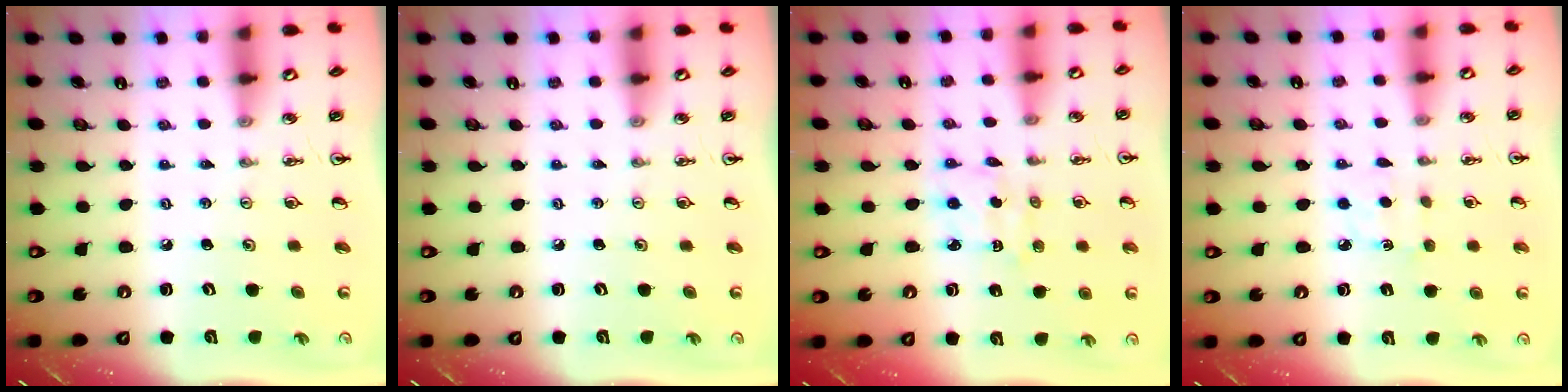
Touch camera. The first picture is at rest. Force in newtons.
{"total": 0.0}
{"total": 3.1, "press": 3.1, "slide": 0.5}
{"total": 3.9, "press": 3.9, "slide": 0.5}